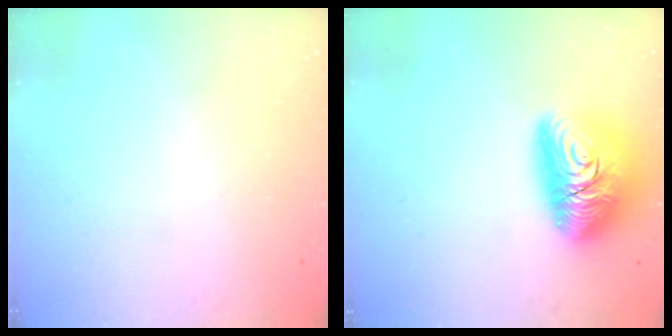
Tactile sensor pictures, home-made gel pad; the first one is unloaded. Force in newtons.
{"total": 17.9, "press": 17.8, "slide": 1.4}